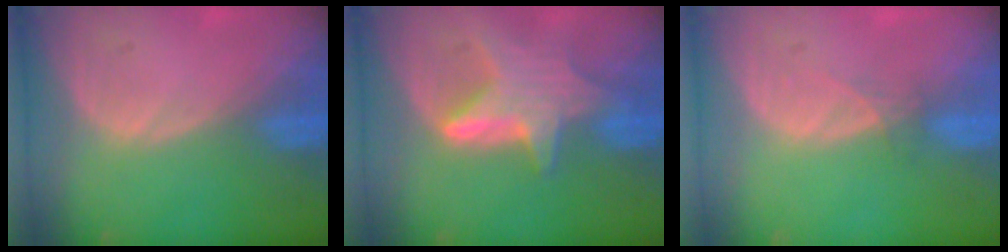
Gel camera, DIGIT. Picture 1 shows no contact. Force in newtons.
{"total": 6.8, "press": 6.8, "slide": 0.1}
{"total": 1.1, "press": 1.1, "slide": 0.2}